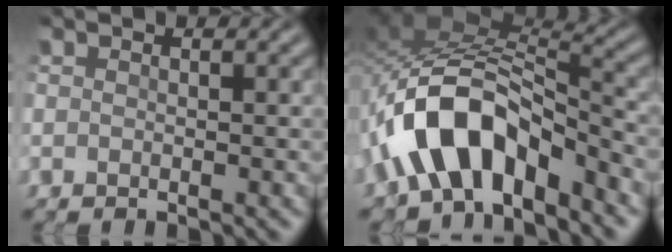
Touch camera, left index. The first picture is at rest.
{"total": 9.3, "force": [-5.4, 4.7, 6.0], "torque": [-0.101, 0.009, -0.097]}